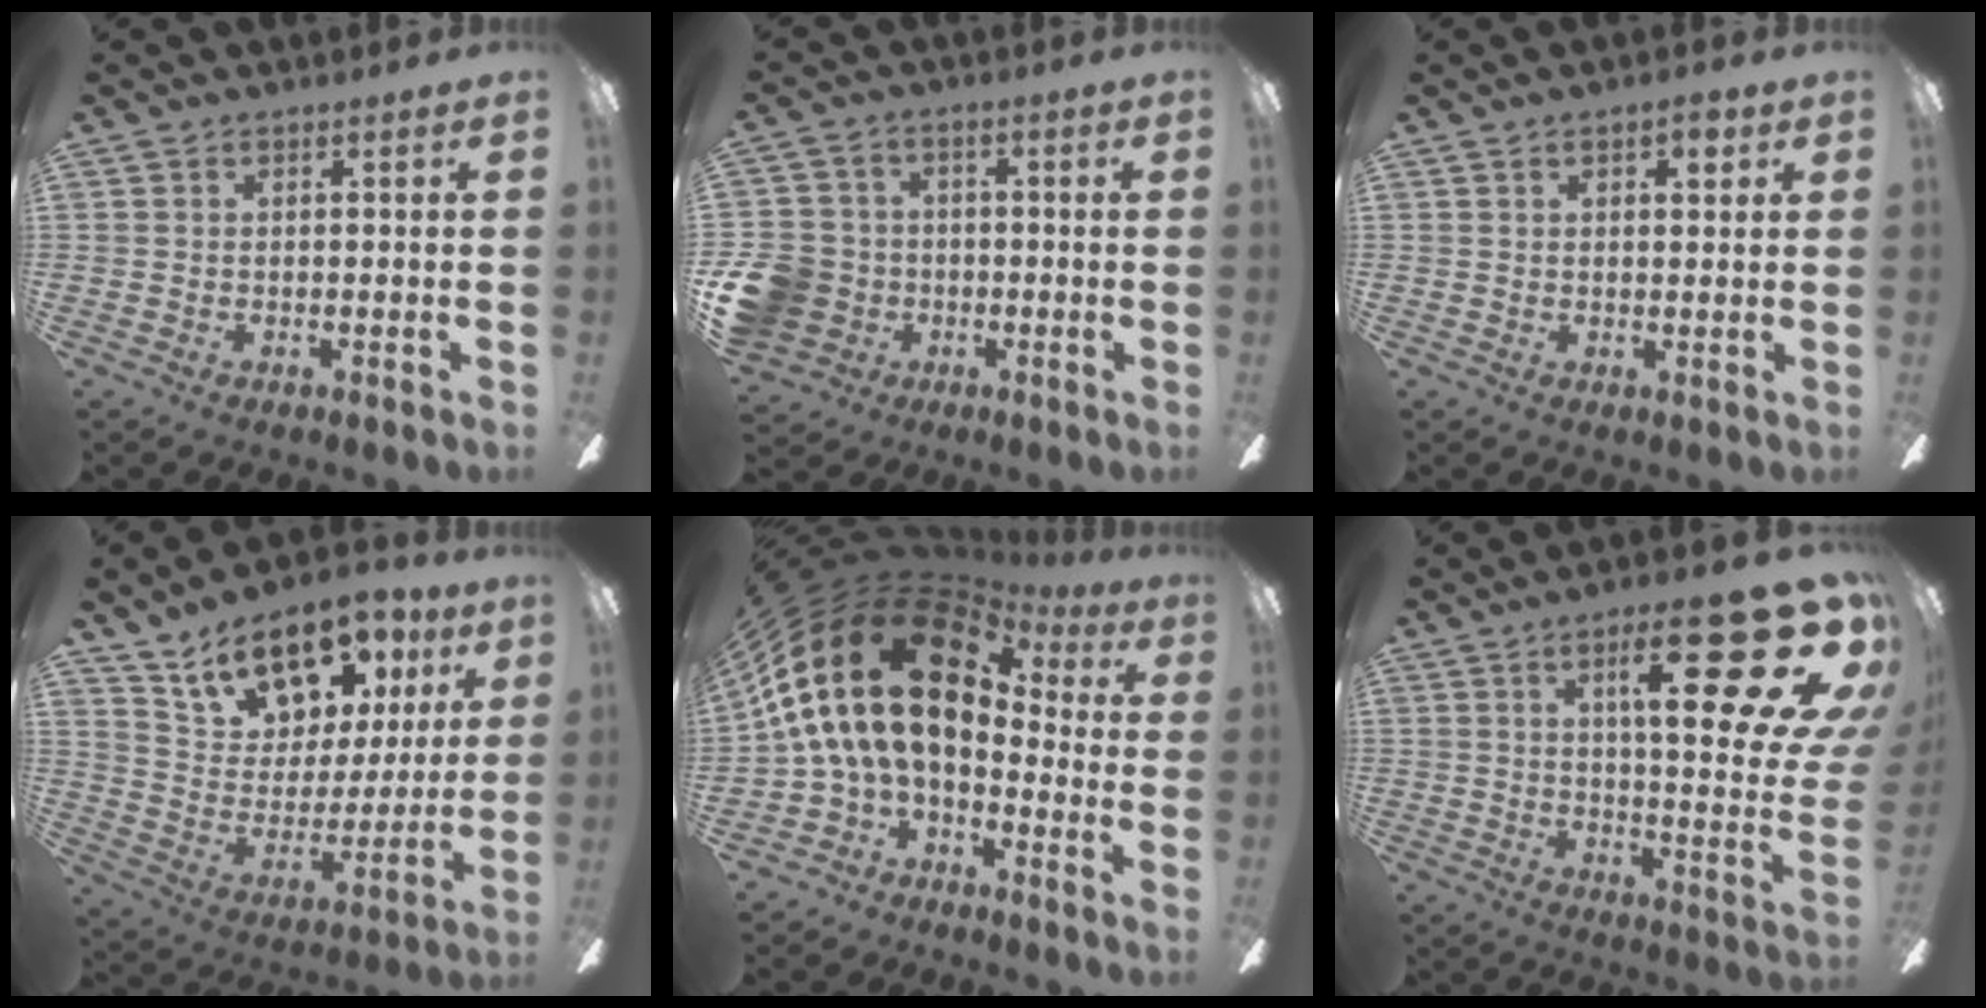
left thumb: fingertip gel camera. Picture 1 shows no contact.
{"total": 11.3, "force": [-3.5, 9.9, 4.1], "torque": [-0.108, 0.038, -0.059]}
{"total": 3.0, "force": [1.5, 1.5, 2.1], "torque": [-0.021, -0.003, 0.021]}
{"total": 17.3, "force": [12.4, 9.6, 7.3], "torque": [-0.122, -0.074, 0.224]}
{"total": 22.5, "force": [3.7, 13.4, 17.7], "torque": [-0.382, -0.016, 0.064]}
{"total": 27.5, "force": [12.1, 8.1, 23.3], "torque": [-0.317, -0.076, 0.187]}